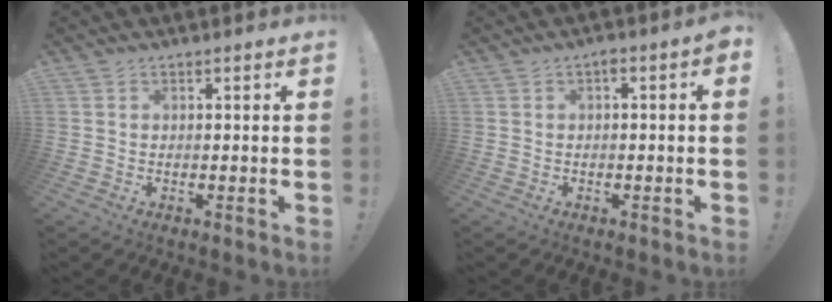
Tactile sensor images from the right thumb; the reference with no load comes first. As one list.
[{"total": 1.6, "force": [-0.7, 0.3, 1.4], "torque": [-0.028, 0.005, -0.013]}]